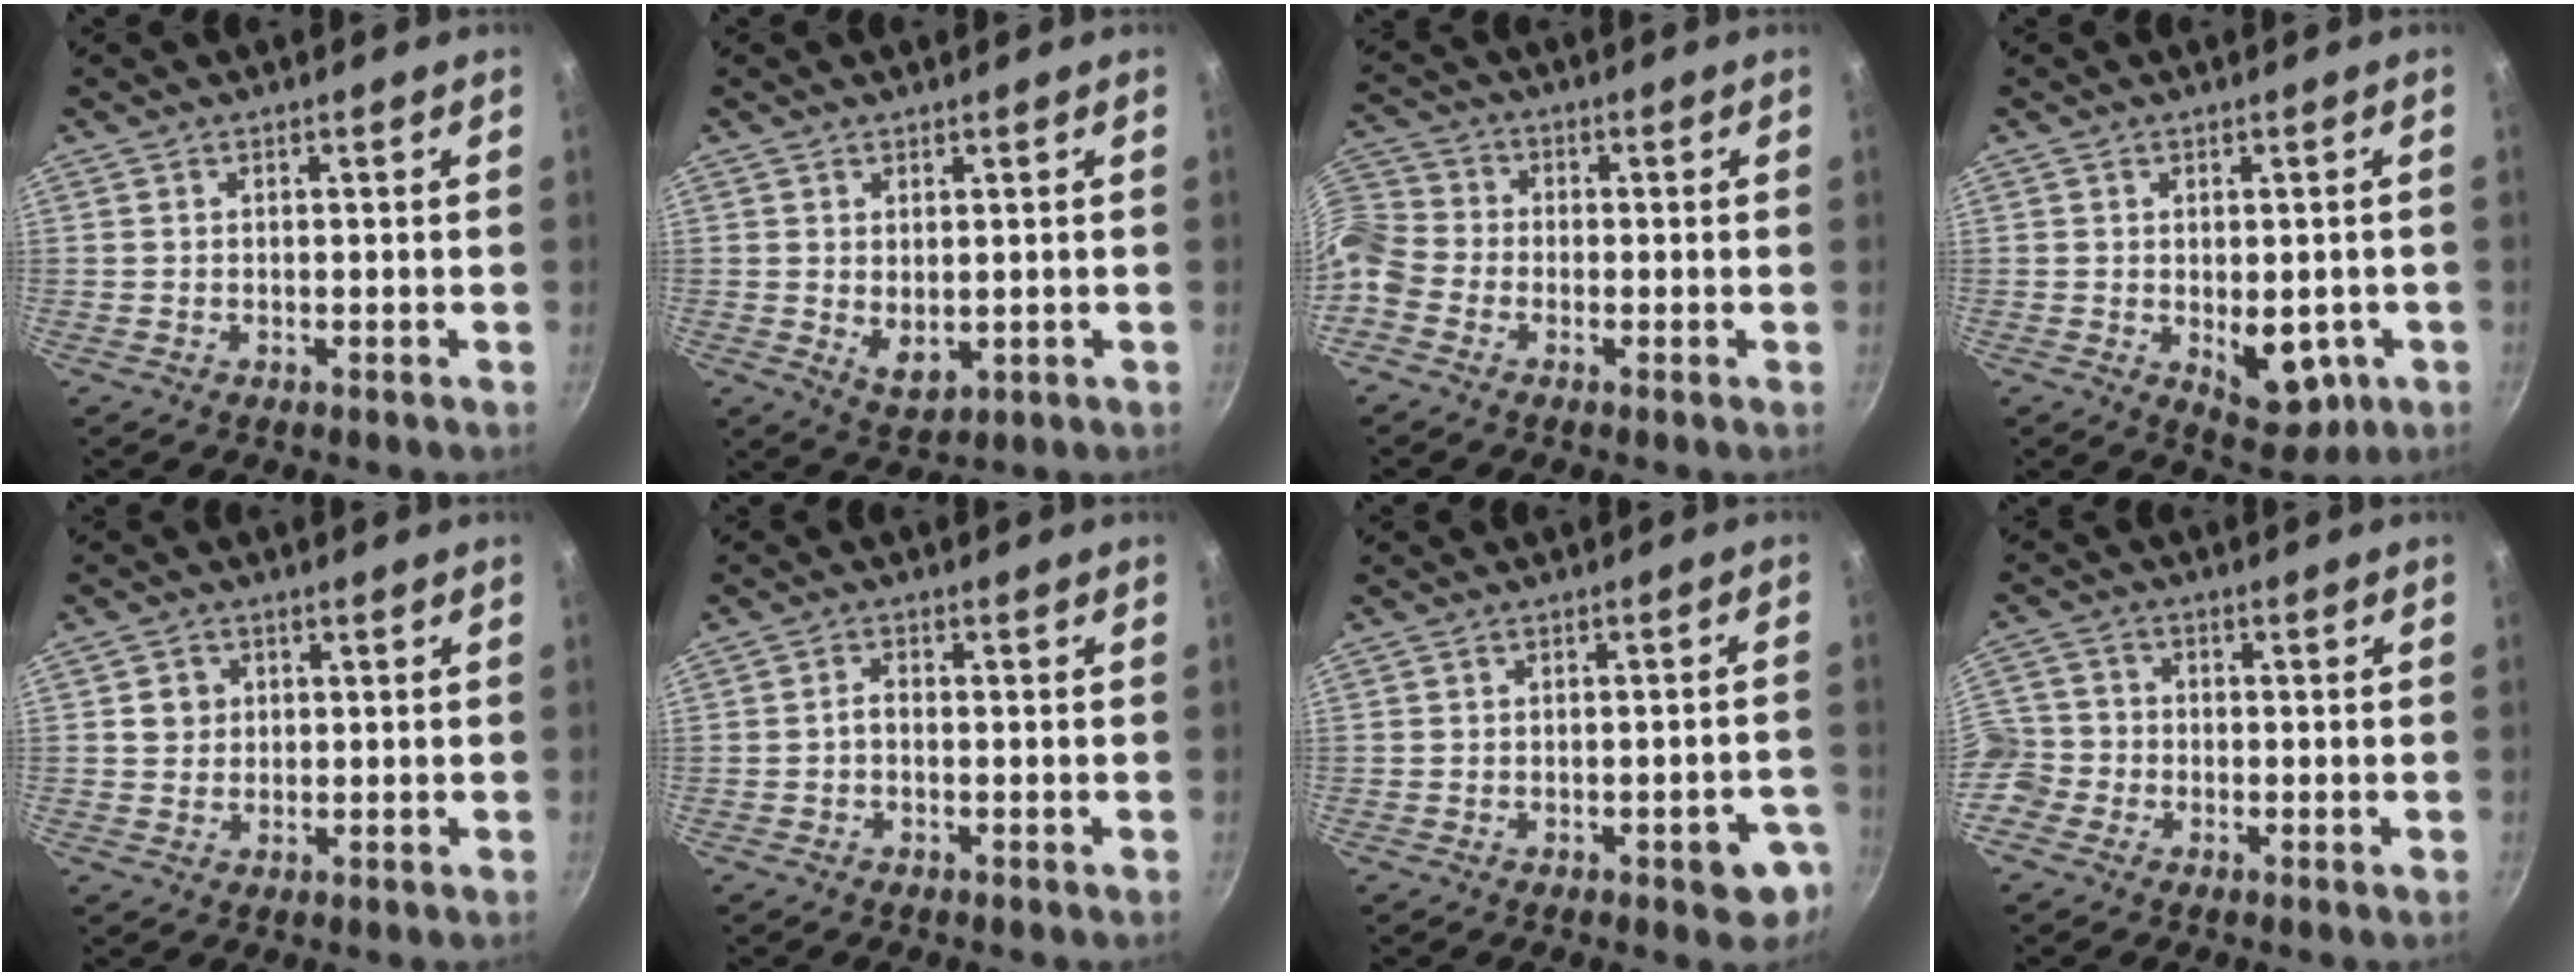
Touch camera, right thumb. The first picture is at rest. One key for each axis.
{"total": 4.7, "fx": 0.5, "fy": 2.8, "fz": 3.7, "tx": -0.054, "ty": -0.019, "tz": 0.017}
{"total": 8.5, "fx": -3.3, "fy": 6.7, "fz": 4.0, "tx": -0.078, "ty": 0.040, "tz": -0.089}
{"total": 6.4, "fx": -1.8, "fy": 3.7, "fz": 4.9, "tx": -0.038, "ty": 0.002, "tz": -0.015}
{"total": 3.1, "fx": 0.6, "fy": 2.9, "fz": 0.9, "tx": 0.003, "ty": 0.005, "tz": 0.008}
{"total": 1.5, "fx": -0.6, "fy": 0.9, "fz": 1.1, "tx": -0.019, "ty": 0.010, "tz": -0.014}
{"total": 6.6, "fx": -3.2, "fy": 2.8, "fz": 5.1, "tx": -0.031, "ty": 0.023, "tz": -0.034}
{"total": 8.8, "fx": -3.0, "fy": 7.6, "fz": 3.3, "tx": -0.061, "ty": 0.038, "tz": -0.073}